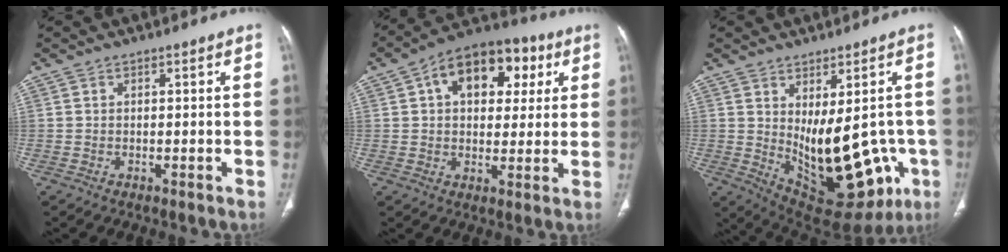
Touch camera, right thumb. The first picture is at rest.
{"total": 15.9, "force": [5.3, 10.1, 11.0], "torque": [-0.119, 0.014, 0.074]}
{"total": 20.2, "force": [-3.3, 9.9, 17.2], "torque": [-0.205, -0.020, -0.007]}